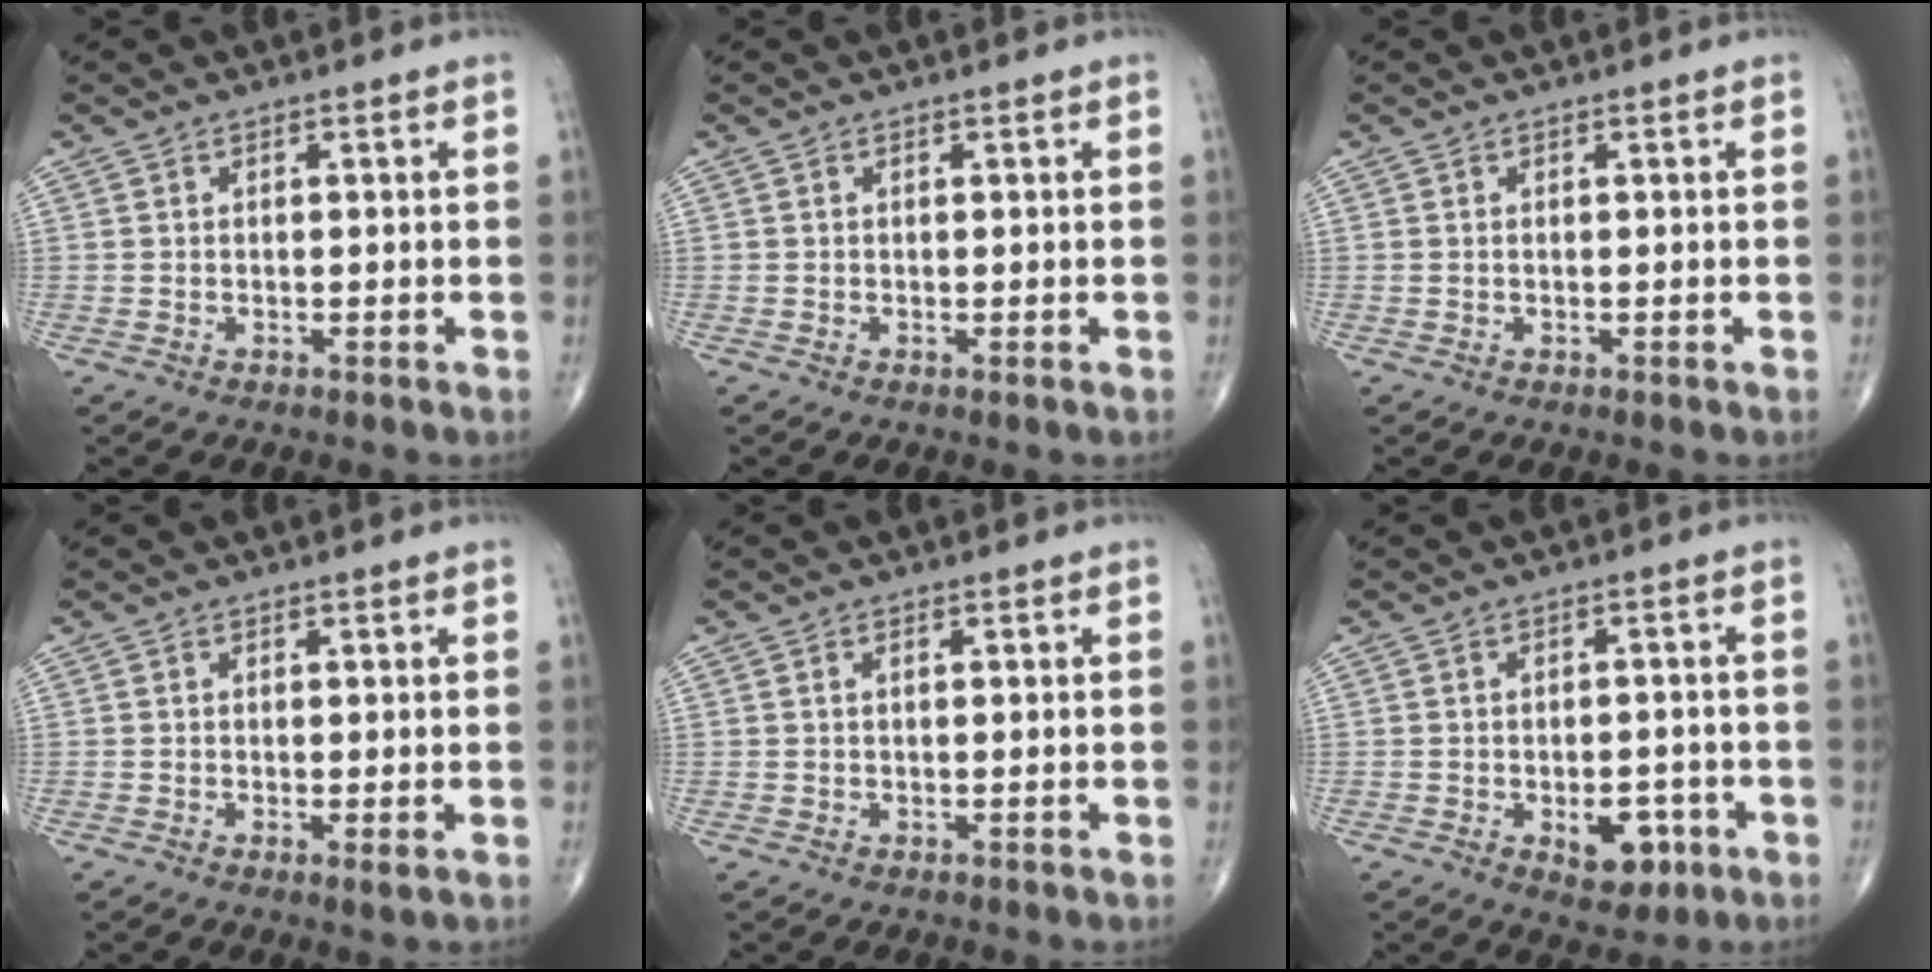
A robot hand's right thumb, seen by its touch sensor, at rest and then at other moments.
{"total": 0.0}
{"total": 0.0}
{"total": 1.1, "force": [-0.1, 0.2, 1.1], "torque": [-0.022, -0.007, -0.003]}
{"total": 0.5, "force": [0.1, 0.2, 0.5], "torque": [-0.011, 0.005, 0.002]}
{"total": 6.7, "force": [-2.5, 4.0, 4.7], "torque": [-0.041, 0.012, -0.025]}